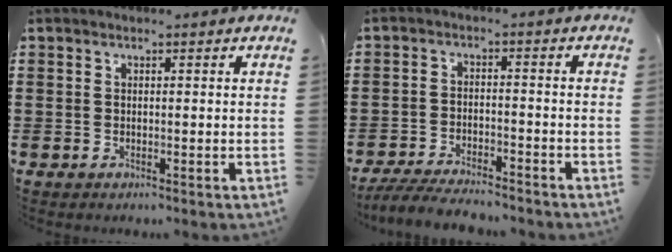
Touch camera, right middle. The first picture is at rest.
{"total": 5.1, "force": [-4.9, 0.6, 1.5], "torque": [-0.036, -0.004, -0.098]}